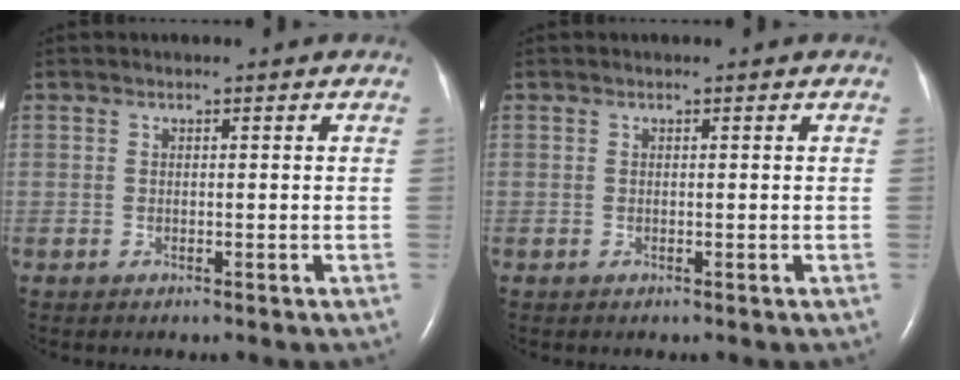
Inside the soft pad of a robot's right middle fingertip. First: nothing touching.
{"total": 0.0}